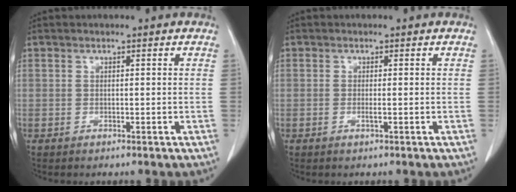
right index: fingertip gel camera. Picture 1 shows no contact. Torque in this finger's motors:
{"motor_torque": [0.01, -0.04, -0.04, -0.01]}